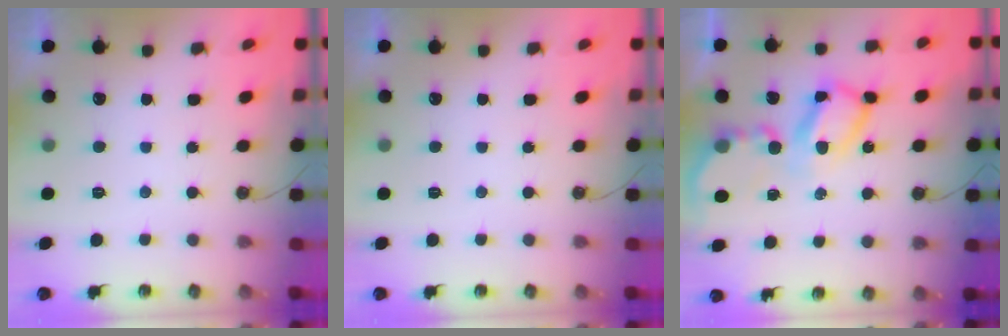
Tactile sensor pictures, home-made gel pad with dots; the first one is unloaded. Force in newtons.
{"total": 0.0}
{"total": 12.2, "press": 12.1, "slide": 1.1}